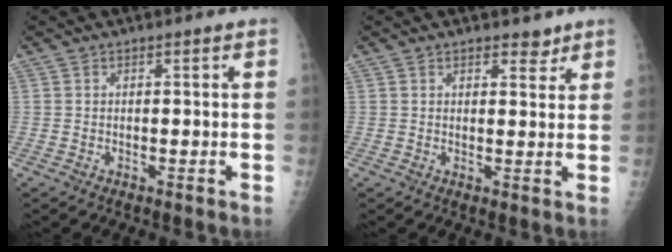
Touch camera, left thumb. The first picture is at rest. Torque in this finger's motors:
{"motor_torque": [-0.10, 0.42, -0.08, 0.13, 0.01]}